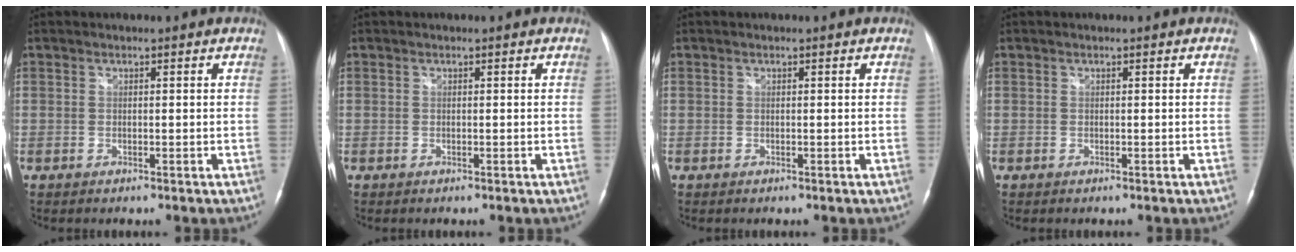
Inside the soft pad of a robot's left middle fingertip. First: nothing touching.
{"total": 0.0}
{"total": 0.0}
{"total": 0.0}